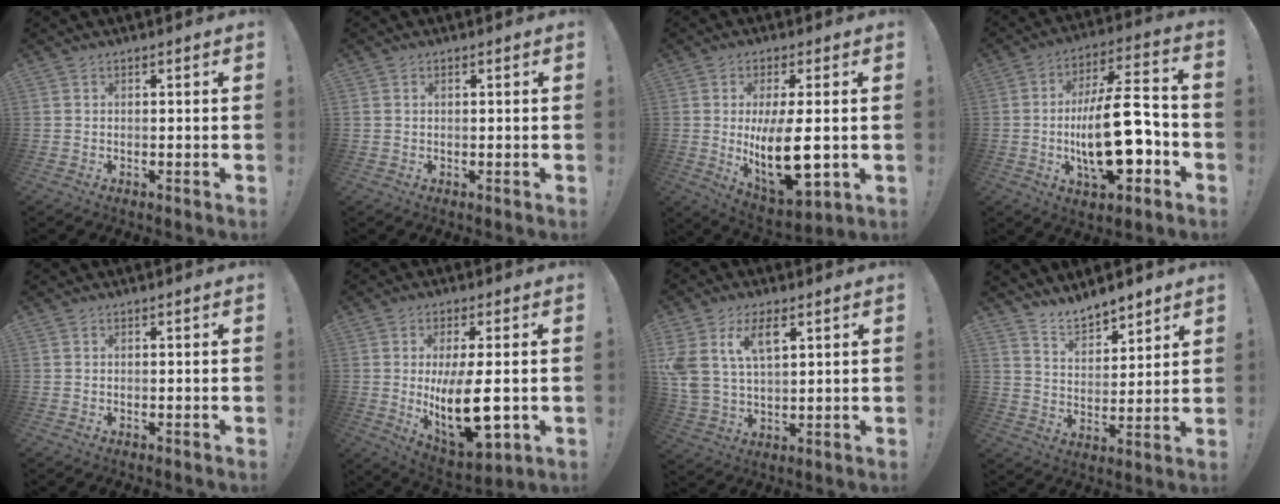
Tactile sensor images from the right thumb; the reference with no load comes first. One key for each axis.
{"total": 0.6, "fx": 0.4, "fy": 0.3, "fz": 0.3, "tx": -0.006, "ty": 0.001, "tz": 0.007}
{"total": 16.8, "fx": -0.6, "fy": 7.0, "fz": 15.3, "tx": -0.257, "ty": -0.022, "tz": -0.001}
{"total": 22.2, "fx": -4.6, "fy": 8.2, "fz": 20.1, "tx": -0.344, "ty": 0.020, "tz": -0.073}
{"total": 0.0}
{"total": 17.1, "fx": -1.0, "fy": 7.1, "fz": 15.5, "tx": -0.258, "ty": -0.023, "tz": -0.008}
{"total": 10.5, "fx": 5.4, "fy": 5.6, "fz": 7.1, "tx": -0.146, "ty": -0.013, "tz": 0.100}
{"total": 8.8, "fx": 7.9, "fy": 3.1, "fz": 2.2, "tx": -0.037, "ty": -0.061, "tz": 0.151}